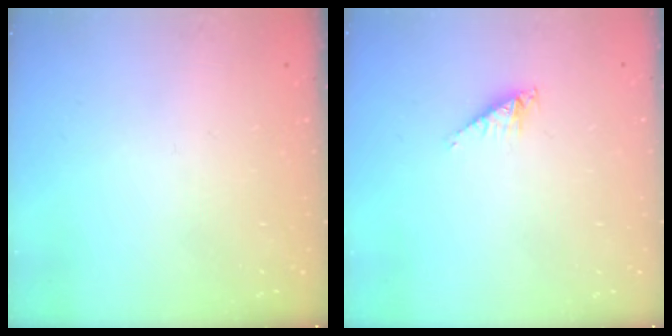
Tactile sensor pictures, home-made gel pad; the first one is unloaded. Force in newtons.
{"total": 2.7, "press": 2.7, "slide": 0.3}